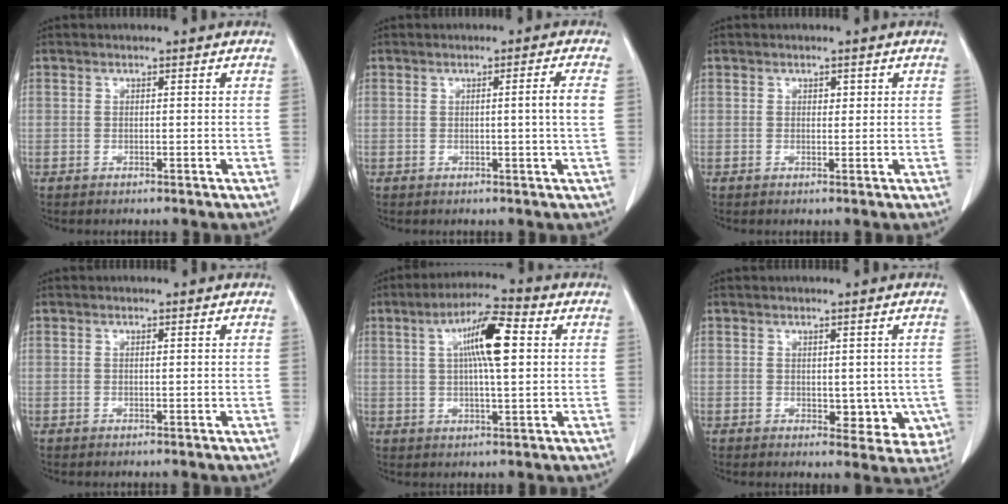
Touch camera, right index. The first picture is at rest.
{"total": 3.1, "force": [0.1, -0.9, 3.0], "torque": [-0.047, -0.003, 0.002]}
{"total": 0.9, "force": [0.4, 0.6, 0.5], "torque": [-0.004, 0.000, 0.004]}
{"total": 0.0}
{"total": 9.8, "force": [2.4, 1.5, 9.3], "torque": [-0.166, 0.016, 0.037]}
{"total": 6.4, "force": [-0.6, 4.0, 5.0], "torque": [-0.032, -0.006, 0.000]}